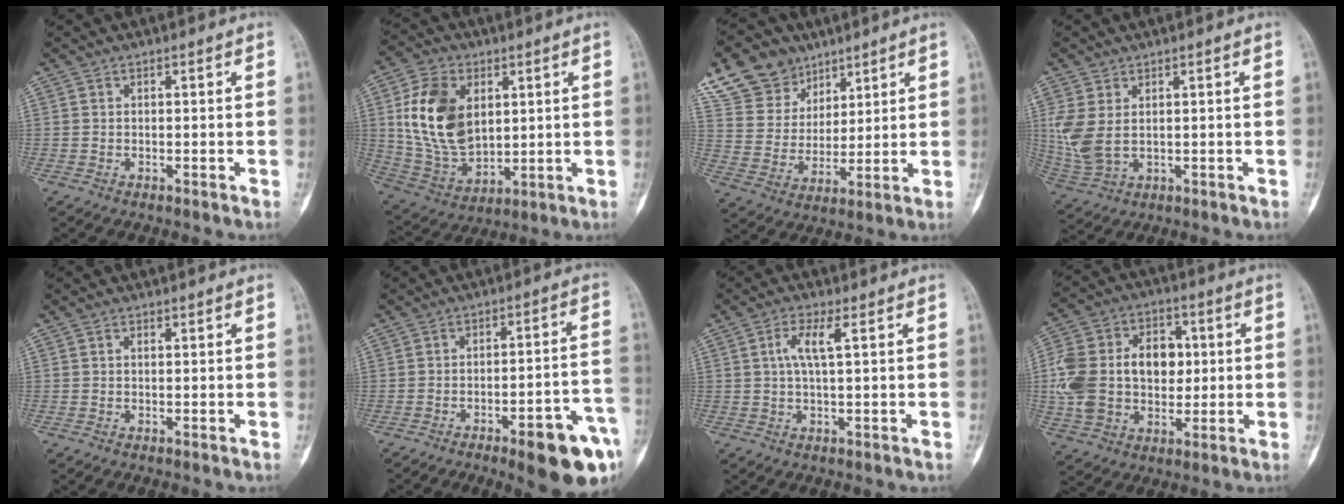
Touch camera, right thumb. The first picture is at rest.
{"total": 17.1, "force": [3.9, 11.3, 12.2], "torque": [-0.207, -0.015, 0.086]}
{"total": 13.7, "force": [9.2, 9.6, 3.4], "torque": [-0.035, -0.031, 0.180]}
{"total": 8.3, "force": [1.5, 5.2, 6.3], "torque": [-0.162, -0.003, 0.046]}
{"total": 0.6, "force": [0.2, 0.3, 0.4], "torque": [-0.008, -0.001, 0.003]}
{"total": 14.9, "force": [-7.1, 3.7, 12.6], "torque": [-0.124, 0.038, -0.086]}
{"total": 4.6, "force": [1.3, 1.0, 4.3], "torque": [-0.097, 0.005, 0.026]}
{"total": 19.6, "force": [1.5, 13.8, 13.8], "torque": [-0.250, 0.020, 0.033]}